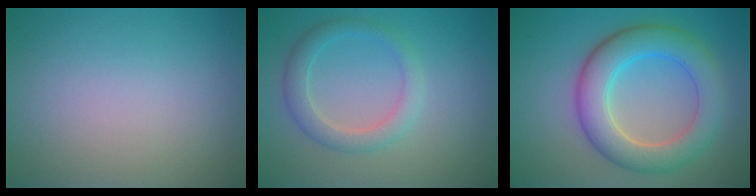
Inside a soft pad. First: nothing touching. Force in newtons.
{"total": 2.8, "press": 2.8, "slide": 0.1}
{"total": 6.7, "press": 6.7, "slide": 0.2}